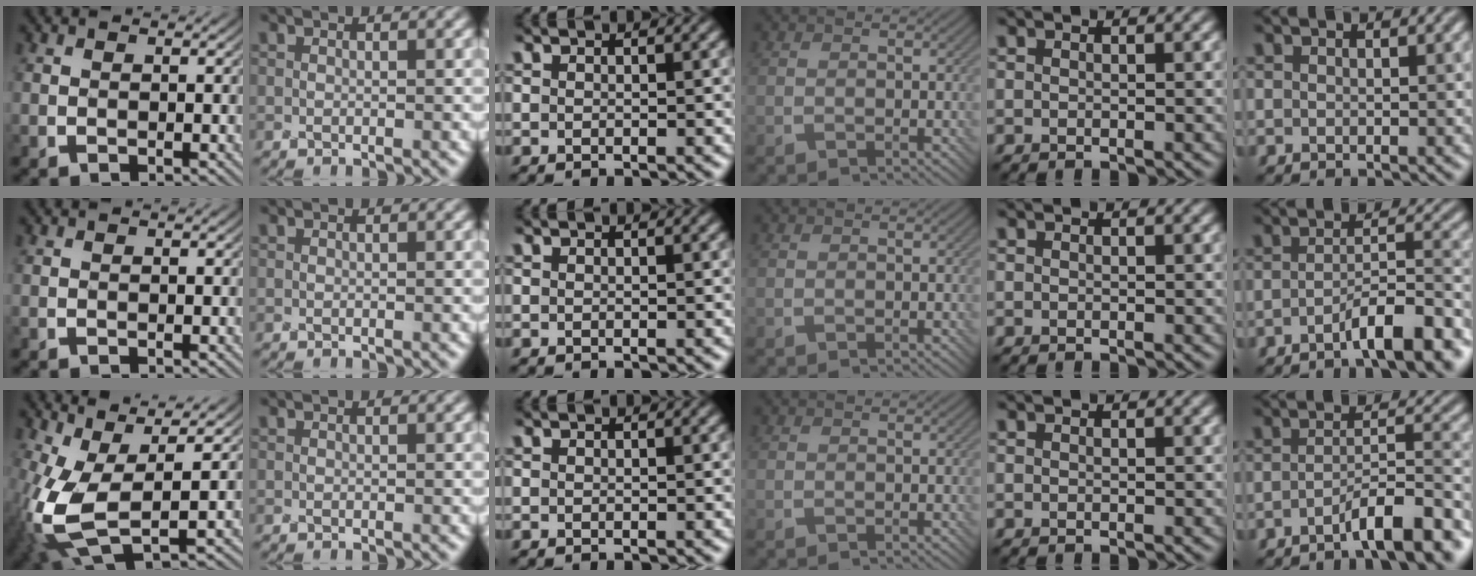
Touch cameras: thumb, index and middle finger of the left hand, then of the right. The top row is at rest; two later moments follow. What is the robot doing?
{"motion": "screw", "object": "bottle cap"}